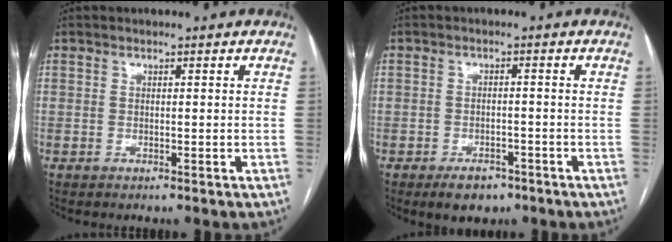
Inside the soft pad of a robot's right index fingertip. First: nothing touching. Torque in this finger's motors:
{"motor_torque": [-0.03, -0.03, -0.08, -0.07]}